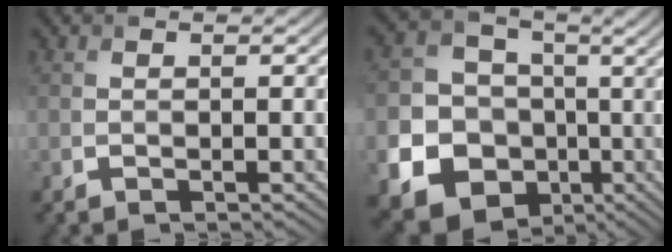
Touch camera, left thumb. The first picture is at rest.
{"total": 15.9, "force": [-4.4, 14.1, 5.9], "torque": [-0.158, -0.041, -0.081]}